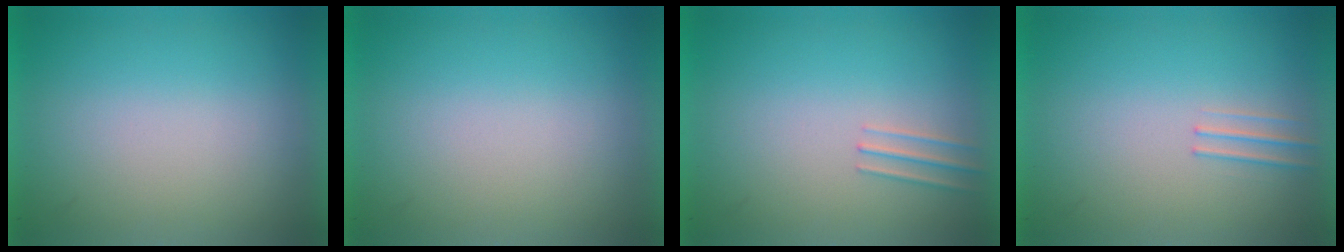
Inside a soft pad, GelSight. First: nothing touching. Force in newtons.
{"total": 0.0}
{"total": 1.0}
{"total": 1.1}